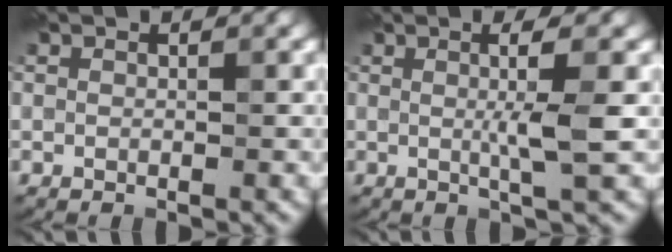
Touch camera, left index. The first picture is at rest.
{"total": 3.8, "force": [0.3, 0.5, 3.8], "torque": [-0.060, -0.002, -0.001]}